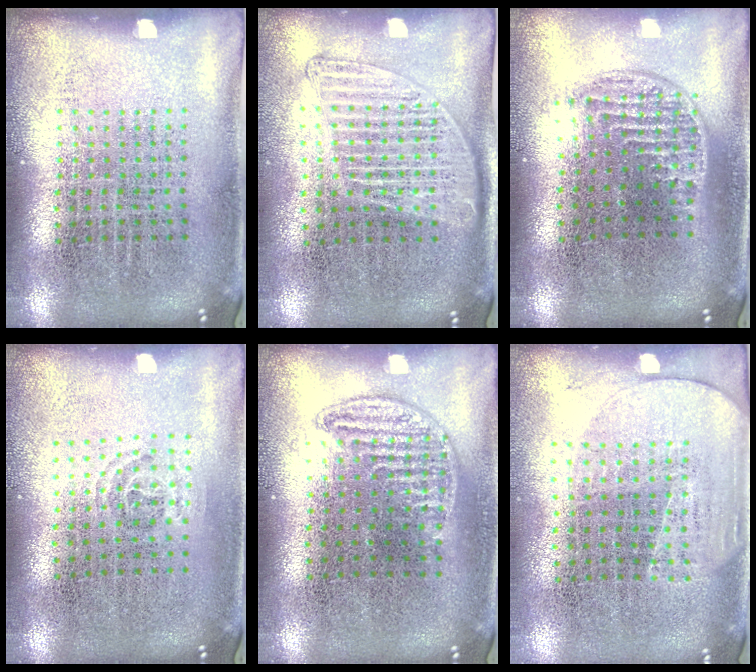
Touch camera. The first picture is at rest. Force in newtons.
{"total": 1.4, "press": 1.3, "slide": 0.6}
{"total": 1.2, "press": 1.0, "slide": 0.6}
{"total": 0.8, "press": 0.5, "slide": 0.7}
{"total": 0.8, "press": 0.8, "slide": 0.3}
{"total": 1.6, "press": 1.4, "slide": 0.8}